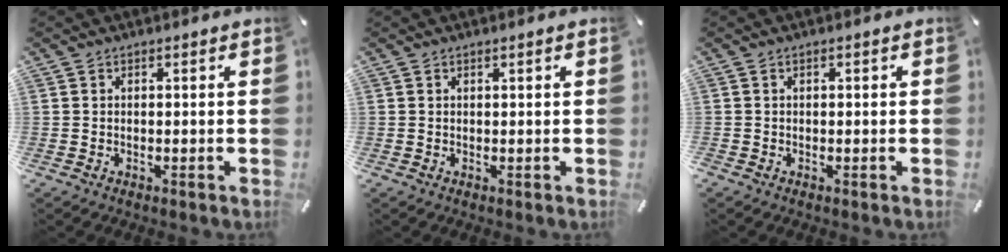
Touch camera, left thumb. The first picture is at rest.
{"total": 0.0}
{"total": 0.6, "force": [-0.3, 0.5, 0.2], "torque": [-0.004, 0.002, -0.007]}